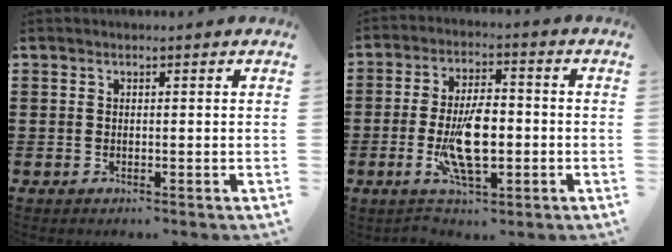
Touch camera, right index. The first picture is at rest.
{"total": 11.3, "force": [-2.1, 5.2, 9.8], "torque": [-0.193, -0.009, -0.036]}